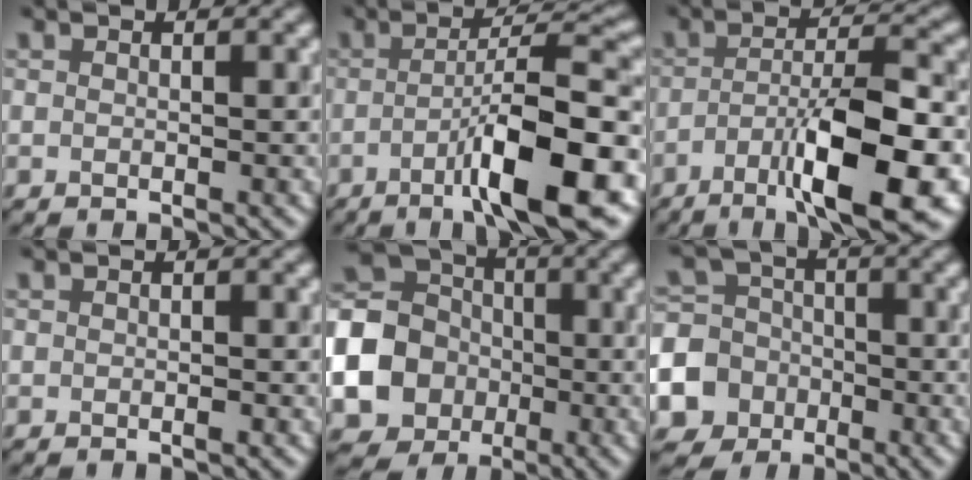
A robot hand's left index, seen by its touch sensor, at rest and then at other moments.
{"total": 9.6, "force": [-3.5, 1.7, 8.7], "torque": [-0.123, 0.013, -0.066]}
{"total": 9.8, "force": [-4.3, 2.1, 8.5], "torque": [-0.136, 0.006, -0.073]}
{"total": 0.5, "force": [-0.1, 0.3, 0.4], "torque": [-0.005, -0.001, -0.001]}
{"total": 19.1, "force": [-4.3, 17.7, 5.7], "torque": [-0.181, -0.021, -0.117]}
{"total": 10.2, "force": [-3.9, 9.1, 2.3], "torque": [-0.069, -0.023, -0.091]}